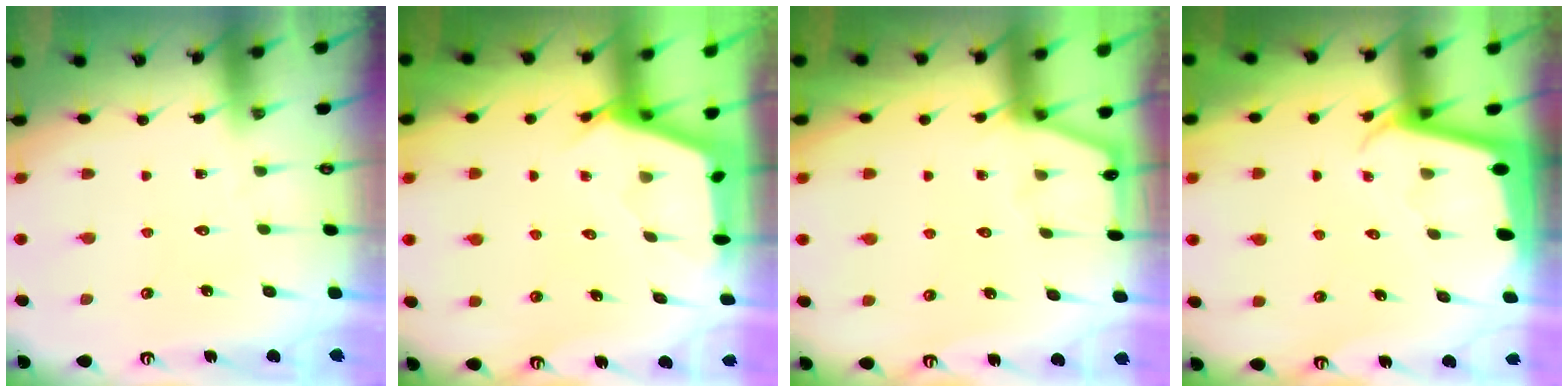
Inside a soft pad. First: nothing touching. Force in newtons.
{"total": 2.6, "press": 2.5, "slide": 0.3}
{"total": 2.1, "press": 2.1, "slide": 0.3}
{"total": 2.1, "press": 2.1, "slide": 0.1}